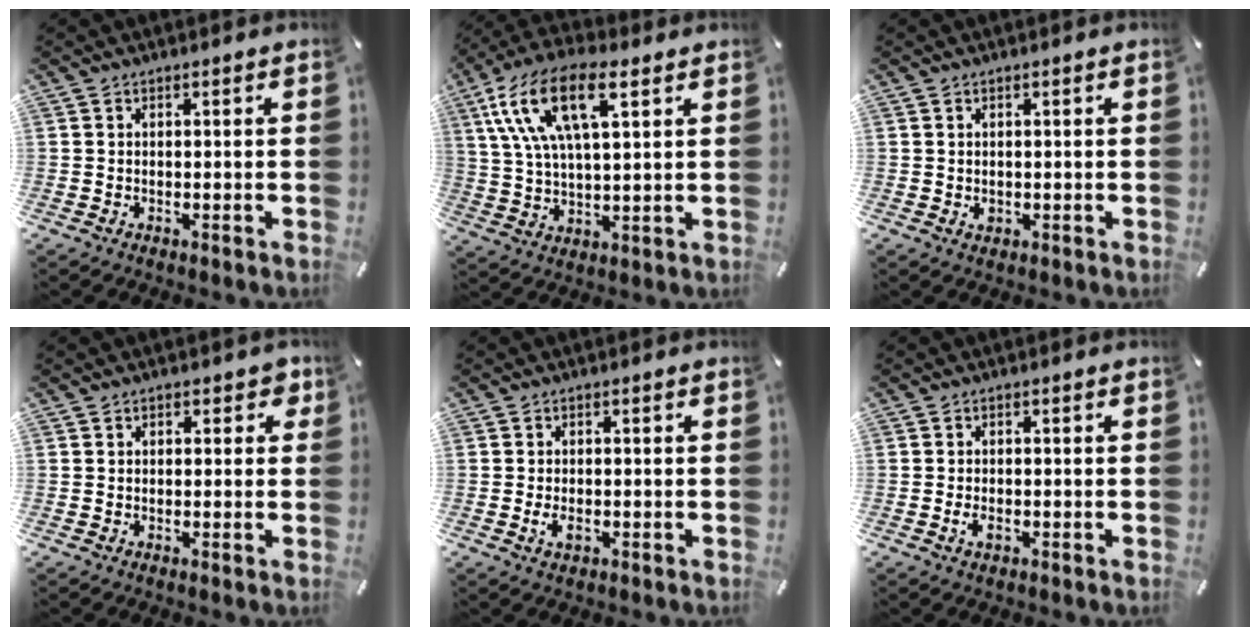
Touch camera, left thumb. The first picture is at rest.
{"total": 16.0, "force": [7.7, 6.7, 12.3], "torque": [-0.275, -0.007, 0.134]}
{"total": 0.9, "force": [0.1, 0.9, 0.4], "torque": [-0.008, 0.004, 0.001]}
{"total": 2.9, "force": [1.1, 1.9, 1.8], "torque": [-0.004, -0.004, 0.011]}
{"total": 2.5, "force": [-0.6, 1.4, 2.0], "torque": [-0.051, -0.004, -0.015]}
{"total": 2.1, "force": [-0.7, 1.1, 1.7], "torque": [-0.038, -0.001, -0.015]}